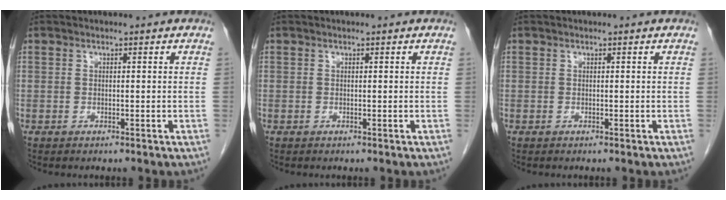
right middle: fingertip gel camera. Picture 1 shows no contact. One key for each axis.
{"total": 0.0}
{"total": 0.0}